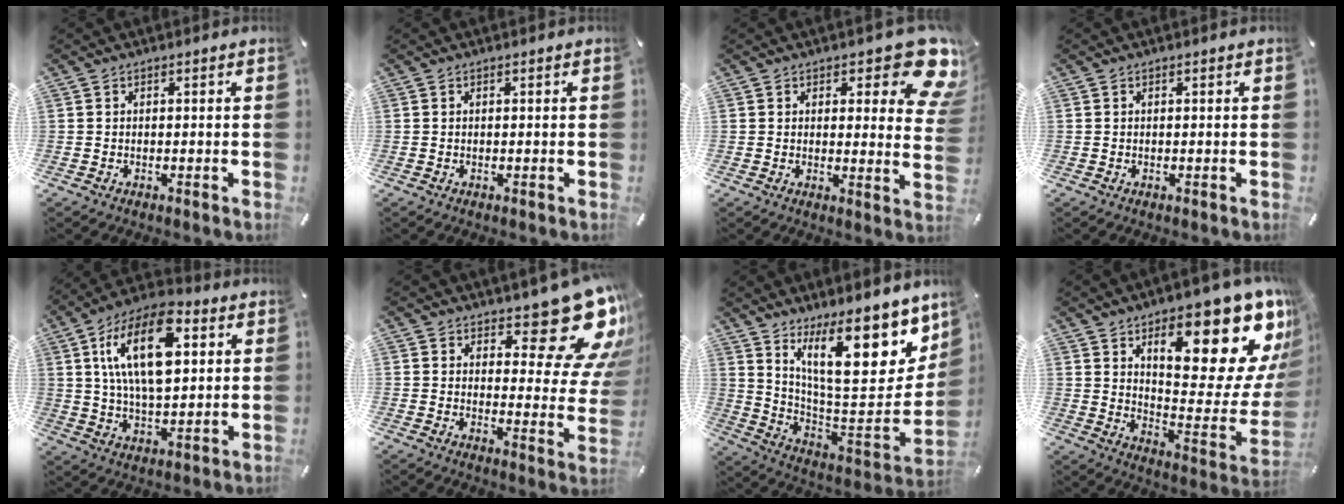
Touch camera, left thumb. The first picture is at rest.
{"total": 0.0}
{"total": 12.7, "force": [7.3, 5.0, 9.1], "torque": [-0.102, -0.056, 0.125]}
{"total": 0.0}
{"total": 18.7, "force": [6.4, 9.5, 14.9], "torque": [-0.286, -0.007, 0.101]}
{"total": 18.7, "force": [11.8, 8.1, 12.0], "torque": [-0.133, -0.097, 0.197]}
{"total": 22.5, "force": [13.4, 8.4, 16.0], "torque": [-0.217, -0.108, 0.221]}
{"total": 23.9, "force": [13.1, 9.5, 17.5], "torque": [-0.215, -0.106, 0.212]}